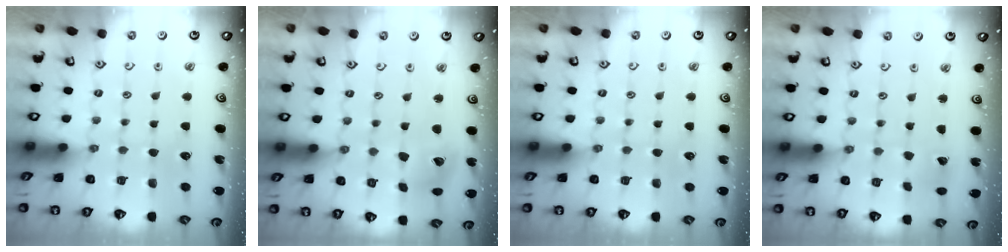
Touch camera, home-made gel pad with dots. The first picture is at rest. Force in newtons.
{"total": 8.5, "press": 8.5, "slide": 1.2}
{"total": 0.0}
{"total": 2.9, "press": 2.9, "slide": 0.2}